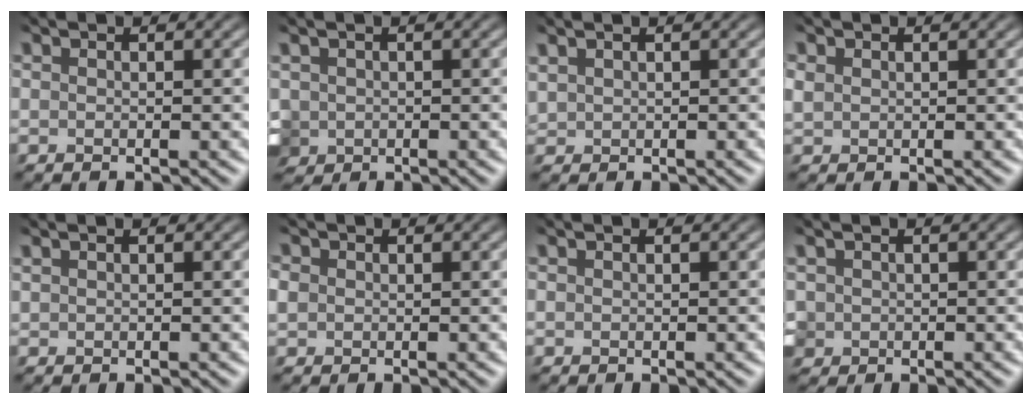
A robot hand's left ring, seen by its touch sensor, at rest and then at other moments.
{"total": 1.1, "force": [0.1, 1.1, 0.1], "torque": [-0.009, 0.000, 0.008]}
{"total": 0.7, "force": [0.6, 0.4, -0.1], "torque": [-0.001, 0.003, 0.017]}
{"total": 0.6, "force": [0.4, 0.4, -0.1], "torque": [-0.004, 0.002, 0.014]}
{"total": 0.7, "force": [0.5, 0.2, 0.4], "torque": [-0.003, -0.003, 0.008]}
{"total": 0.9, "force": [0.1, 0.9, 0.0], "torque": [-0.007, 0.000, 0.003]}
{"total": 0.0}
{"total": 0.7, "force": [0.1, 0.7, -0.1], "torque": [-0.002, -0.002, 0.007]}